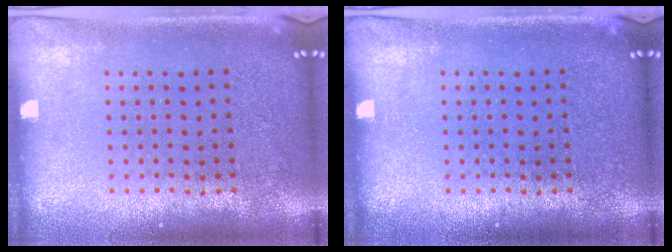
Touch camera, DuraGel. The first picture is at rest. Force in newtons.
{"total": 0.0}